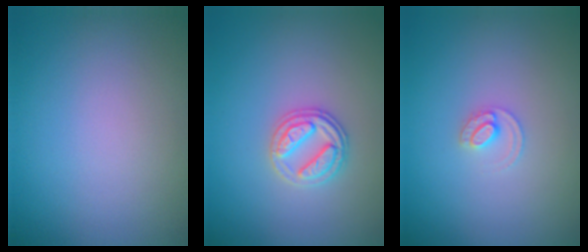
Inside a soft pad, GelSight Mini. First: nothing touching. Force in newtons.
{"total": 2.6, "press": 2.6, "slide": 0.6}
{"total": 1.5, "press": 1.5, "slide": 0.2}